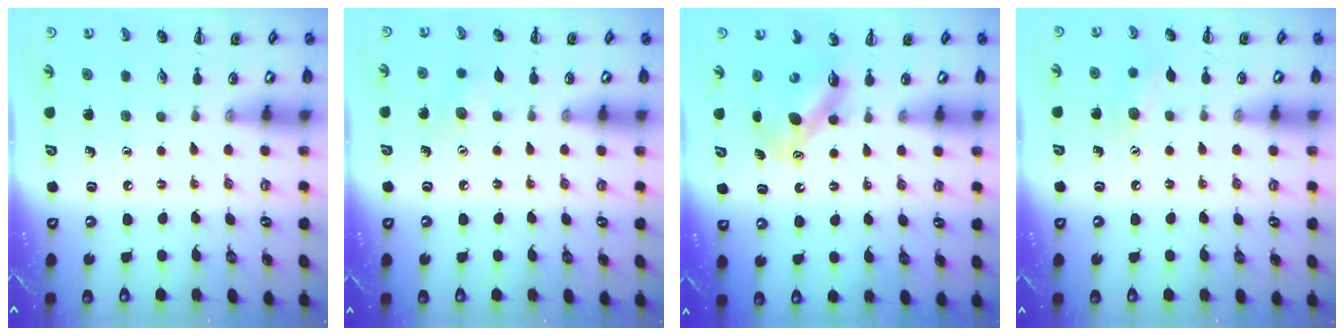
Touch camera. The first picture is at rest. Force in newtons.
{"total": 5.5, "press": 5.3, "slide": 1.4}
{"total": 6.6, "press": 6.6, "slide": 0.6}
{"total": 6.6, "press": 6.5, "slide": 1.1}